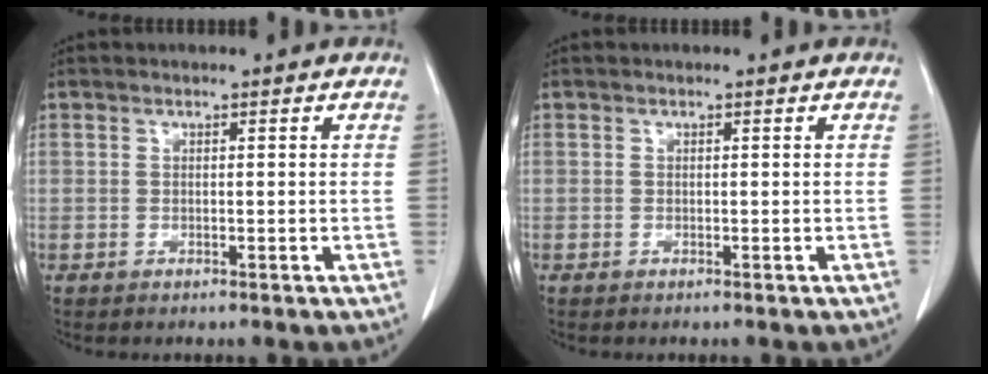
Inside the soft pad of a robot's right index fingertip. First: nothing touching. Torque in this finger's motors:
{"motor_torque": [-0.05, 0.04, -0.01, 0.00]}